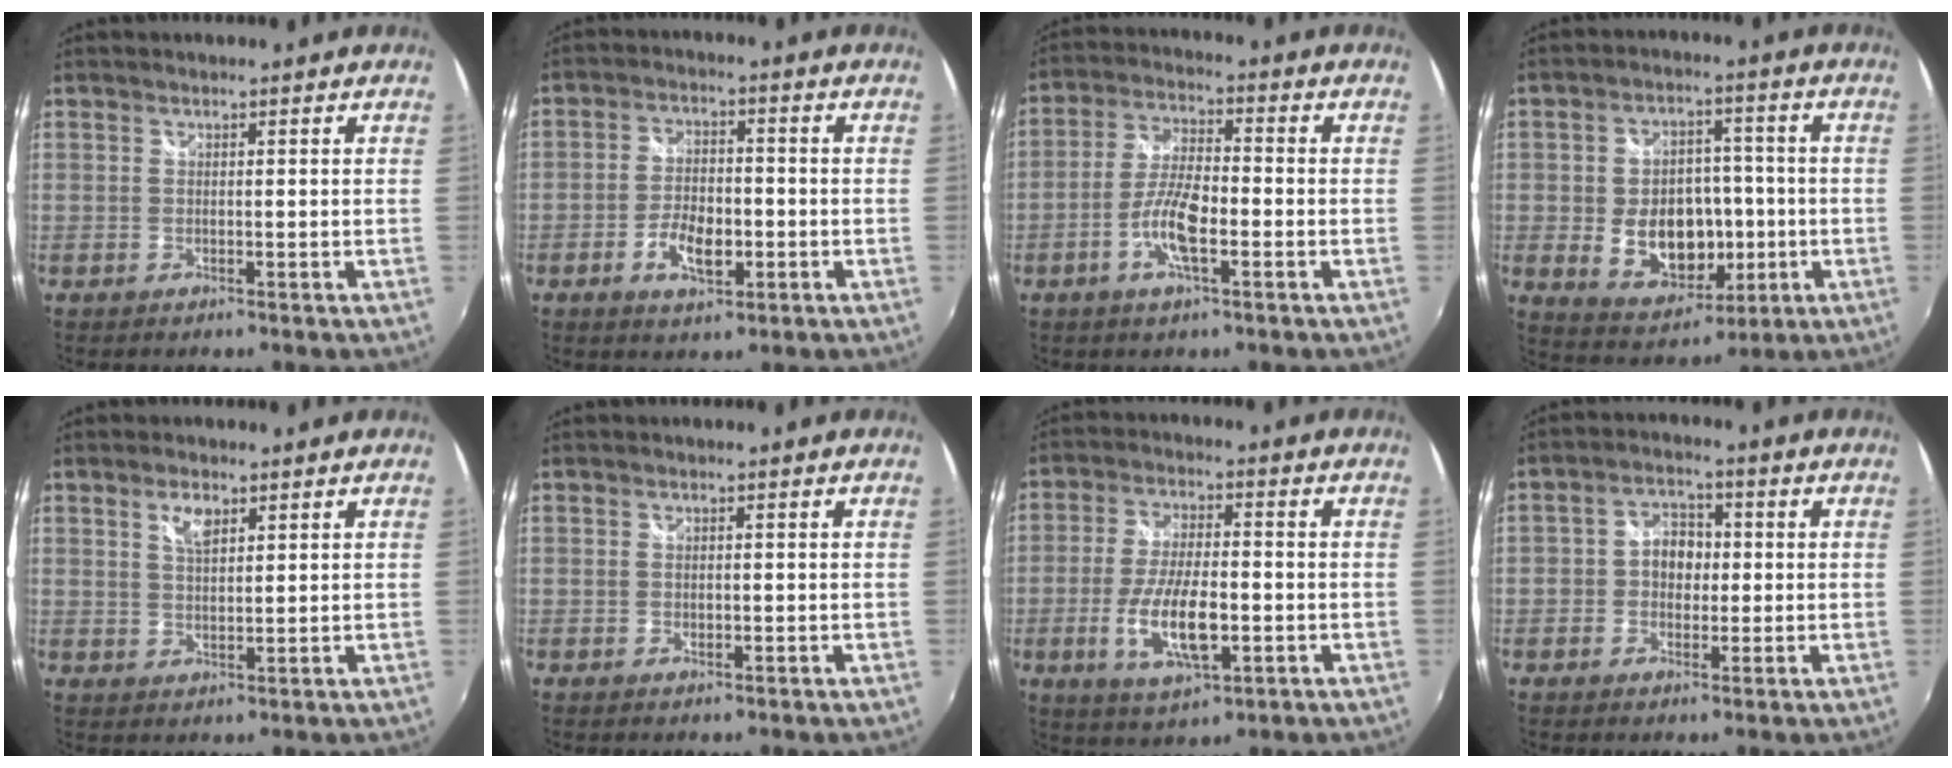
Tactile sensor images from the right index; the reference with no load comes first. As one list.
[{"total": 7.1, "force": [-2.7, 3.5, 5.6], "torque": [-0.116, 0.002, -0.044]}, {"total": 8.2, "force": [-3.1, 2.2, 7.3], "torque": [-0.150, 0.004, -0.062]}, {"total": 14.3, "force": [-2.5, 10.1, 9.8], "torque": [-0.205, 0.008, -0.018]}, {"total": 3.6, "force": [2.0, 1.6, 2.5], "torque": [-0.043, 0.002, 0.035]}, {"total": 0.8, "force": [-0.2, 0.6, 0.5], "torque": [-0.008, 0.000, -0.004]}, {"total": 11.6, "force": [-3.2, 4.1, 10.4], "torque": [-0.207, -0.010, -0.055]}, {"total": 5.4, "force": [-0.4, 4.5, 2.9], "torque": [-0.050, 0.016, -0.007]}]